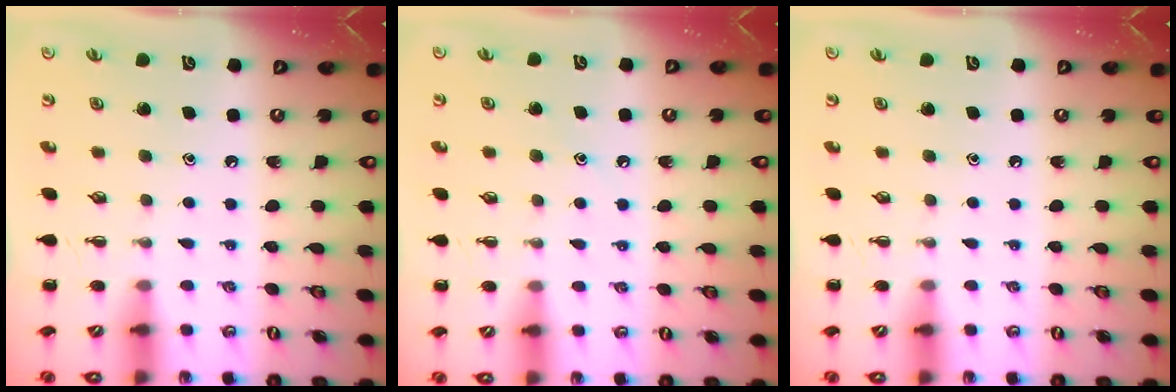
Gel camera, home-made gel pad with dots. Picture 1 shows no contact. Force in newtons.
{"total": 6.8, "press": 6.6, "slide": 1.8}
{"total": 0.0}